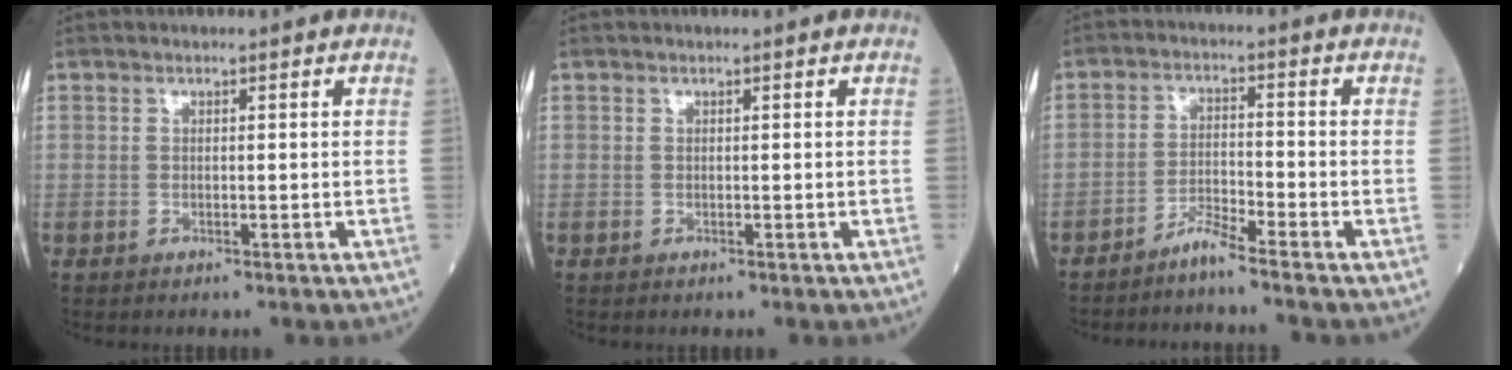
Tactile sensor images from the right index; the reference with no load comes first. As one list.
[{"total": 0.0}, {"total": 3.5, "force": [-3.2, -0.7, 1.3], "torque": [-0.027, -0.015, -0.066]}]